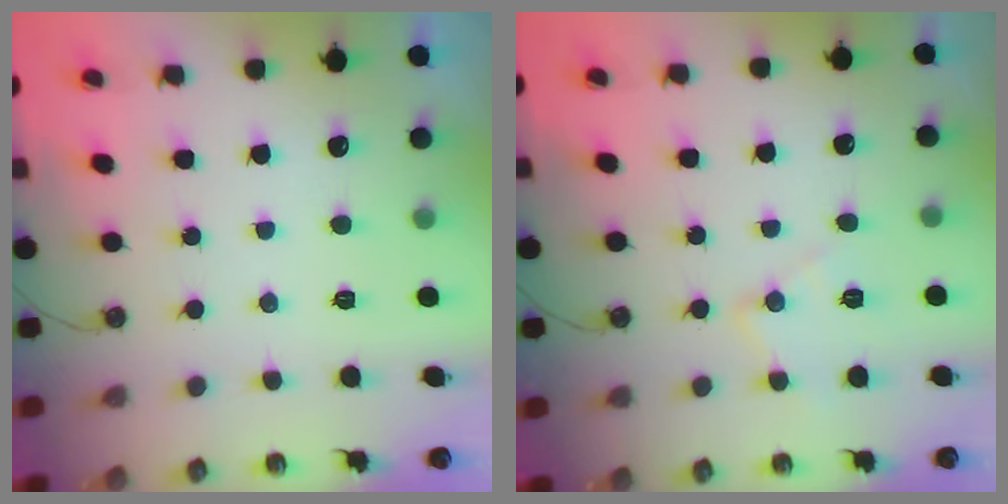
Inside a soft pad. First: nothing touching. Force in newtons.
{"total": 8.8, "press": 8.8, "slide": 0.7}